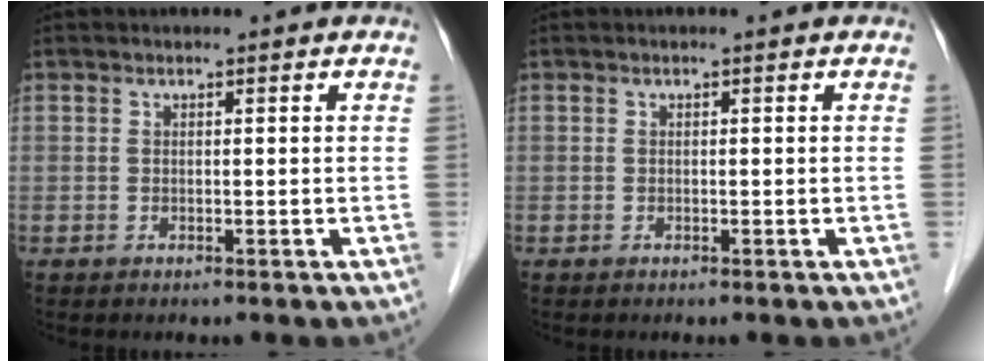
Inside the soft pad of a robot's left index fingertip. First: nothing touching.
{"total": 0.0}